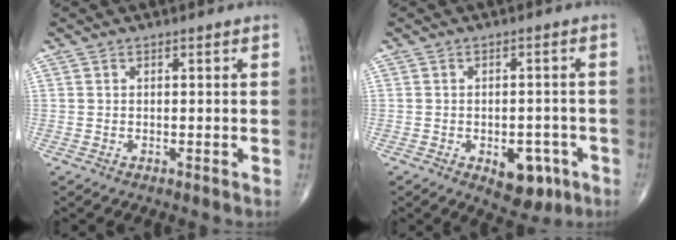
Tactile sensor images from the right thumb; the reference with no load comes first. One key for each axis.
{"total": 7.4, "fx": -3.1, "fy": 4.3, "fz": 5.2, "tx": -0.041, "ty": 0.013, "tz": -0.031}